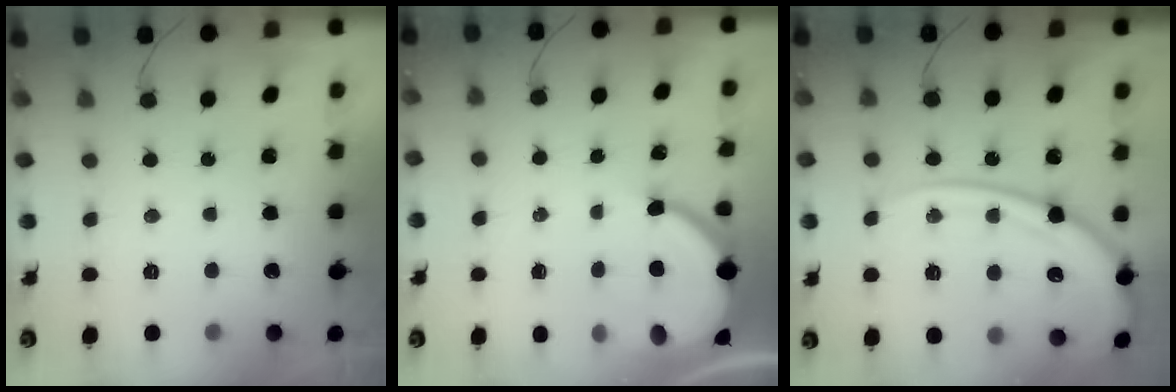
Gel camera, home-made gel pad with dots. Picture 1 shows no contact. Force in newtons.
{"total": 8.3, "press": 8.2, "slide": 0.9}
{"total": 18.2, "press": 18.1, "slide": 2.1}